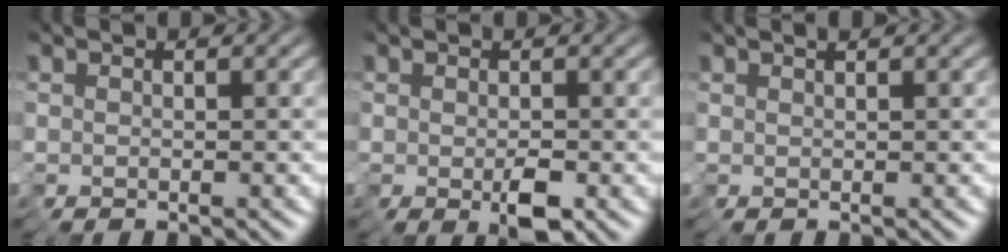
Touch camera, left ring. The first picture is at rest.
{"total": 2.2, "force": [-0.5, 0.9, 2.0], "torque": [-0.036, -0.001, -0.004]}
{"total": 0.5, "force": [0.3, 0.0, 0.4], "torque": [-0.011, 0.003, 0.010]}